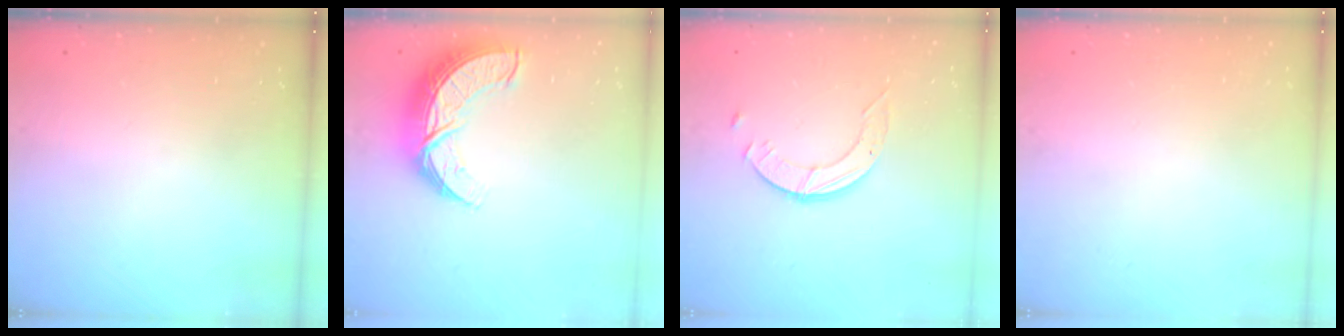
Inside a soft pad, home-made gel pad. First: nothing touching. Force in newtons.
{"total": 11.4, "press": 11.4, "slide": 0.8}
{"total": 3.7, "press": 3.6, "slide": 0.4}
{"total": 0.0}